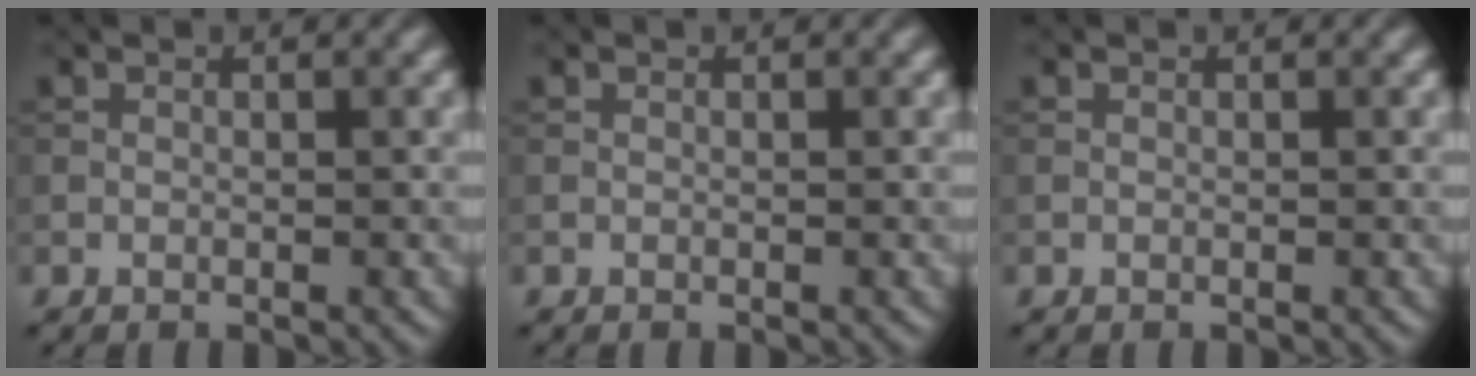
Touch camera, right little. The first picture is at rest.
{"total": 0.0}
{"total": 0.0}